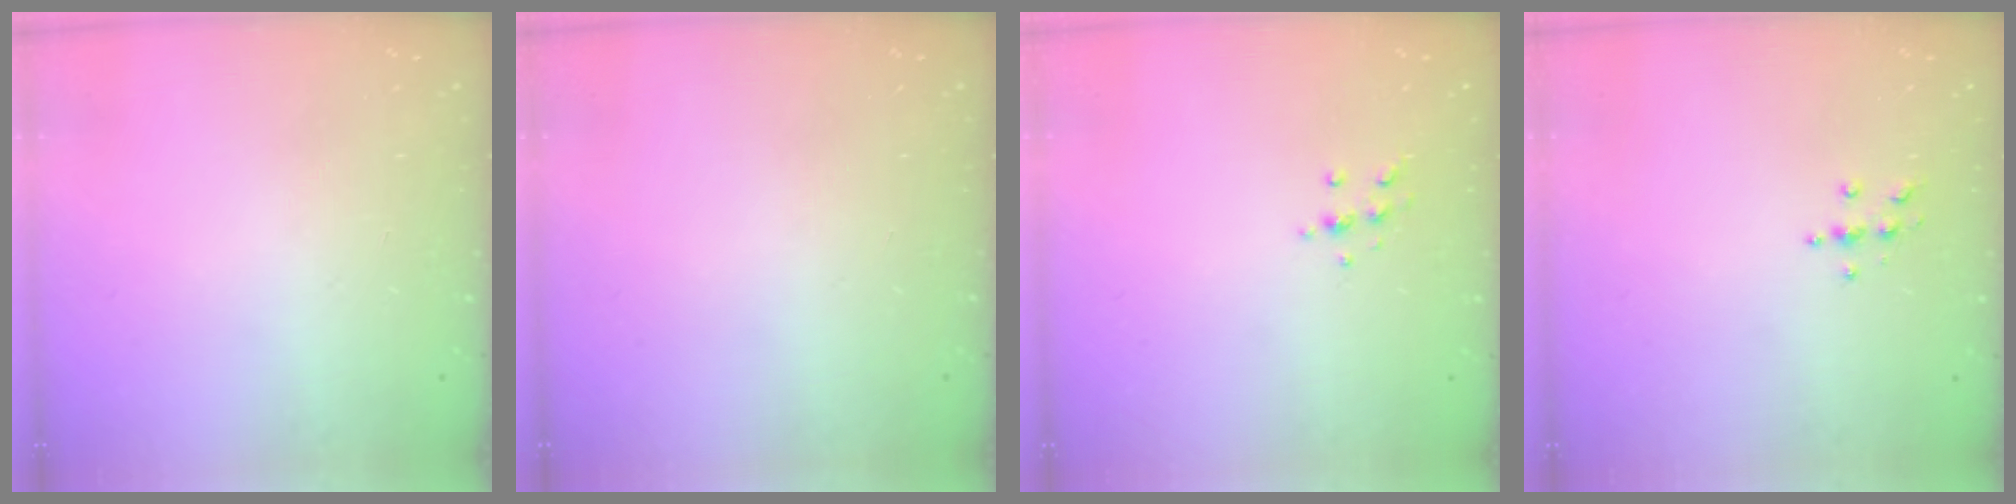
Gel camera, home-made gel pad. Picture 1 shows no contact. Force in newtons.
{"total": 0.0}
{"total": 6.2, "press": 6.2, "slide": 0.8}
{"total": 3.9, "press": 3.8, "slide": 0.5}